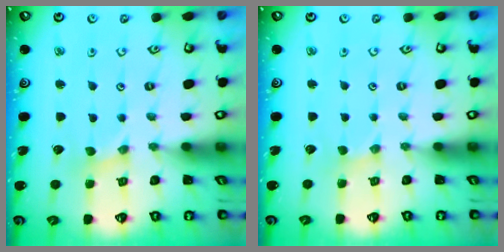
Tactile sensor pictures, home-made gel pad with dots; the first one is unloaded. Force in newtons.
{"total": 0.0}